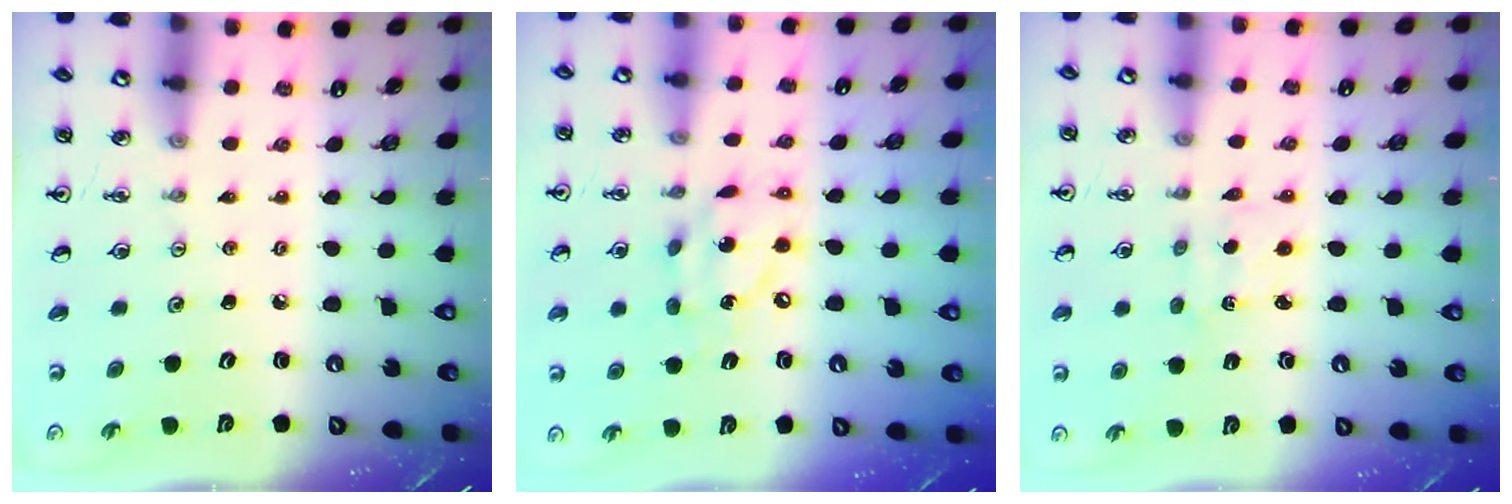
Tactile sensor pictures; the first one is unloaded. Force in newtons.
{"total": 12.1, "press": 12.0, "slide": 0.8}
{"total": 1.8, "press": 1.6, "slide": 0.7}